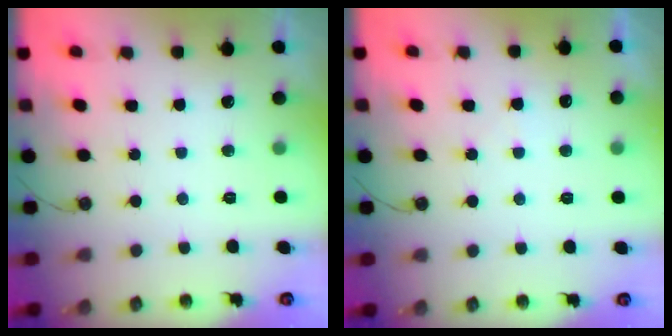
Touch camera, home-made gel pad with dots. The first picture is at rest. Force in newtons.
{"total": 3.8, "press": 3.8, "slide": 0.6}